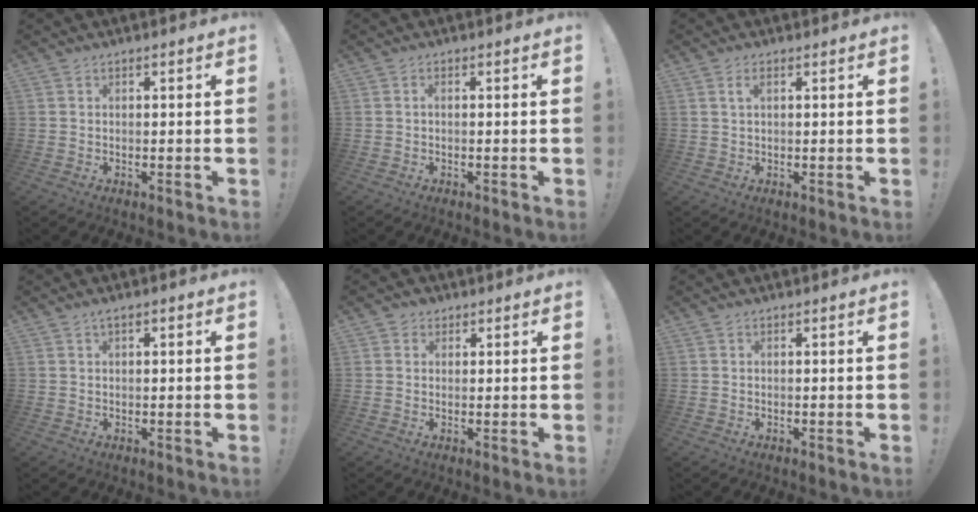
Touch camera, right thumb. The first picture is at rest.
{"total": 0.8, "force": [-0.2, 0.0, 0.8], "torque": [-0.018, 0.003, -0.004]}
{"total": 2.5, "force": [0.9, 1.1, 2.0], "torque": [-0.040, 0.002, 0.014]}
{"total": 1.5, "force": [0.6, 0.6, 1.2], "torque": [-0.016, -0.001, 0.009]}
{"total": 2.2, "force": [1.0, 2.0, 0.3], "torque": [-0.002, 0.000, 0.017]}
{"total": 0.0}